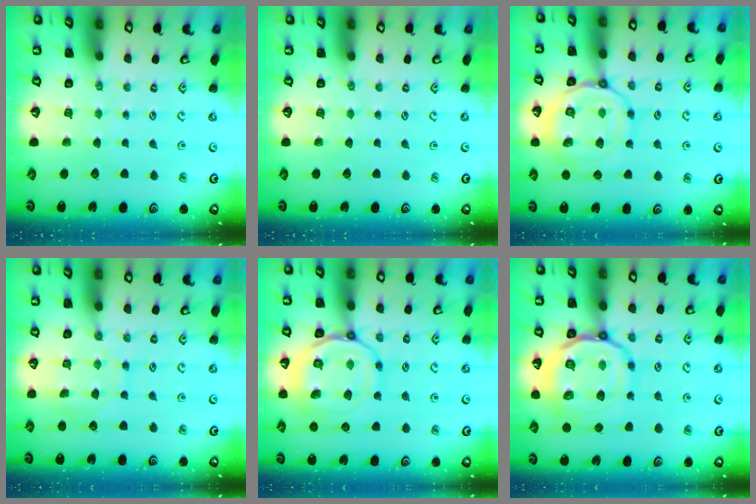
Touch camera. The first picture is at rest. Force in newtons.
{"total": 0.0}
{"total": 15.2, "press": 15.1, "slide": 1.4}
{"total": 10.1, "press": 10.1, "slide": 0.7}
{"total": 16.1, "press": 16.1, "slide": 1.5}
{"total": 18.1, "press": 18.0, "slide": 1.8}